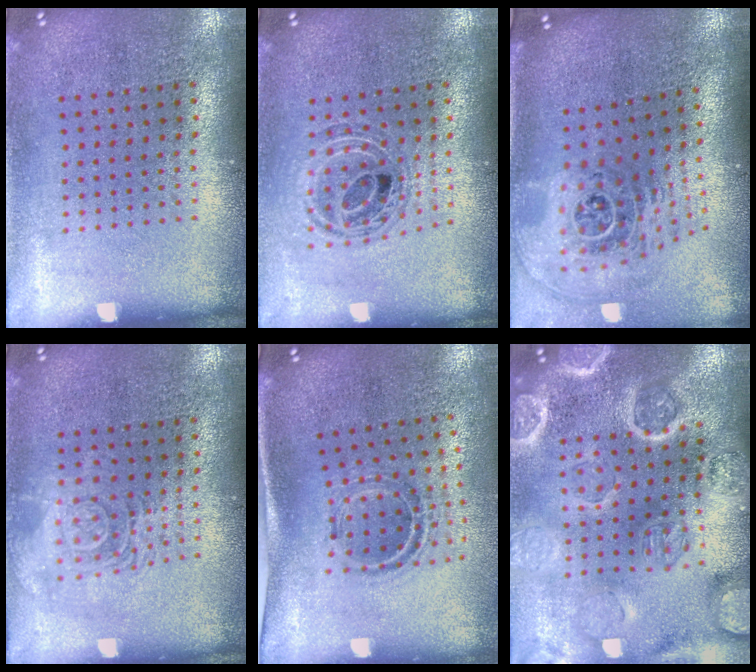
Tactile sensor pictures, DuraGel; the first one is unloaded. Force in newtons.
{"total": 0.7, "press": 0.7, "slide": 0.2}
{"total": 2.6, "press": 1.8, "slide": 1.9}
{"total": 2.8, "press": 2.8, "slide": 0.4}
{"total": 1.1, "press": 1.0, "slide": 0.4}
{"total": 4.2, "press": 3.8, "slide": 1.7}